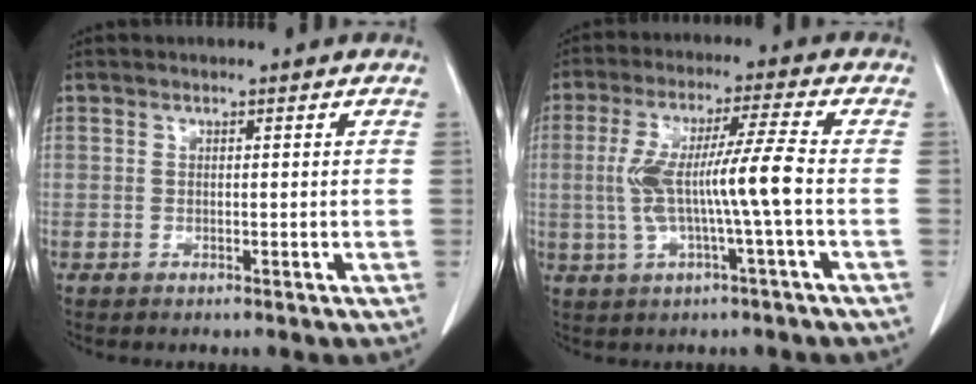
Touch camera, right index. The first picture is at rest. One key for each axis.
{"total": 9.4, "fx": -1.0, "fy": -0.4, "fz": 9.4, "tx": -0.187, "ty": 0.016, "tz": -0.018}